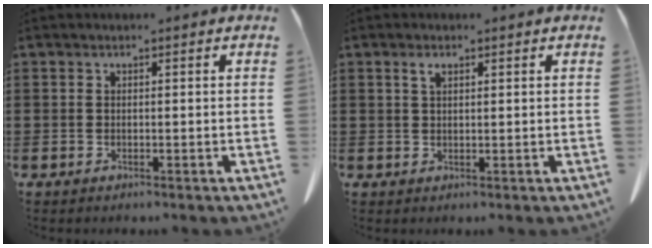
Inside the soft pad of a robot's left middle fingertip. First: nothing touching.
{"total": 1.6, "force": [0.9, 0.5, 1.3], "torque": [-0.028, 0.004, 0.015]}